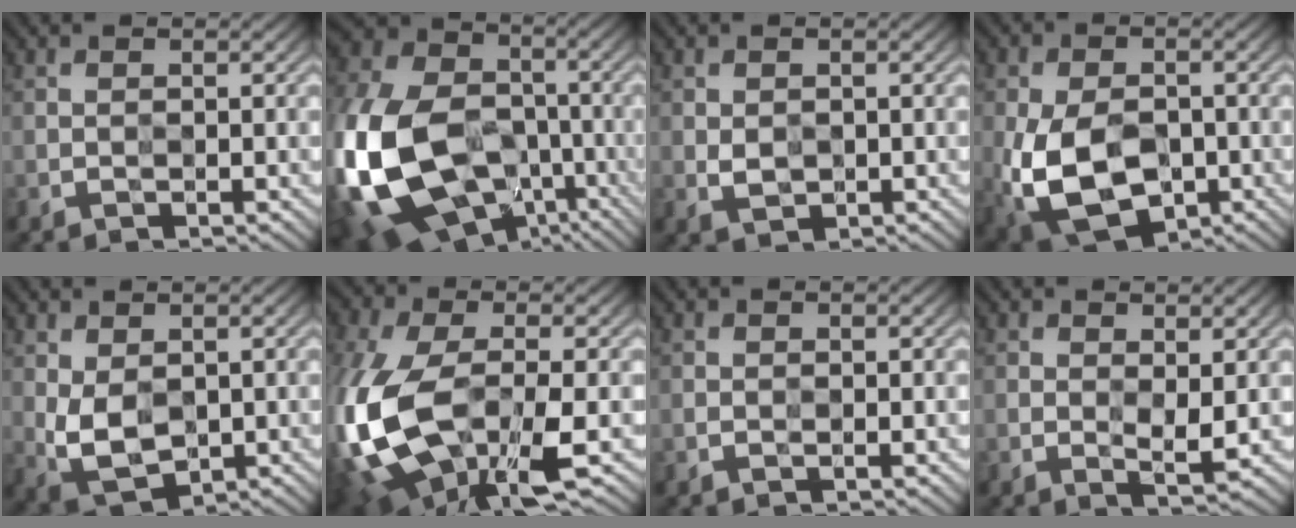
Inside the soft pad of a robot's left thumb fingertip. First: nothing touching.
{"total": 20.2, "force": [-6.3, 14.7, 12.4], "torque": [-0.330, -0.039, -0.109]}
{"total": 1.3, "force": [0.7, 1.1, 0.1], "torque": [-0.004, 0.001, 0.017]}
{"total": 10.9, "force": [-2.8, 7.3, 7.6], "torque": [-0.177, -0.025, -0.048]}
{"total": 4.1, "force": [0.8, 2.9, 2.8], "torque": [-0.075, -0.004, 0.019]}
{"total": 15.5, "force": [-4.5, 8.2, 12.3], "torque": [-0.323, -0.027, -0.078]}
{"total": 0.0}
{"total": 2.9, "force": [0.4, 1.5, 2.4], "torque": [-0.042, 0.000, 0.011]}